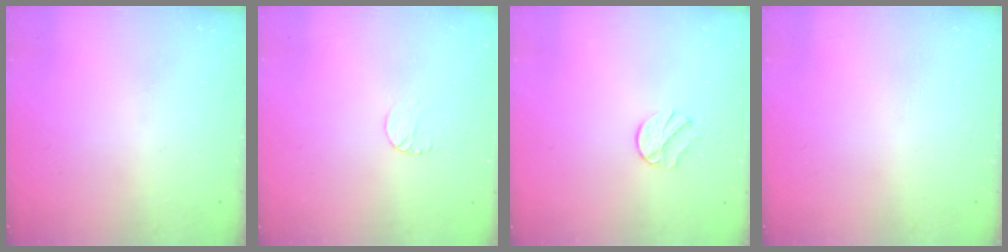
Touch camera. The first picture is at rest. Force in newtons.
{"total": 6.1, "press": 6.1, "slide": 0.5}
{"total": 6.1, "press": 6.0, "slide": 0.7}
{"total": 0.0}